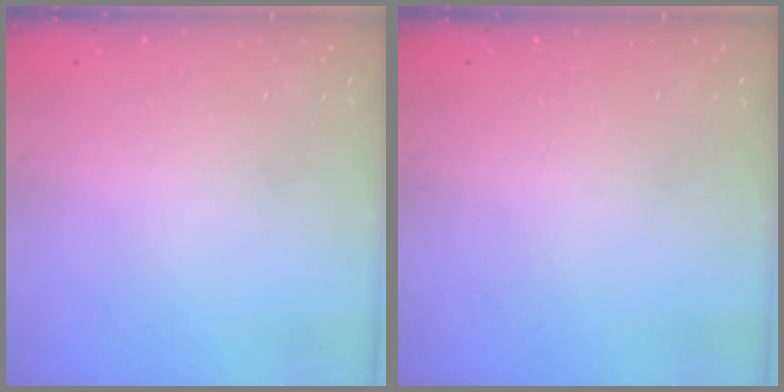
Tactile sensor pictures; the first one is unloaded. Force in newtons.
{"total": 0.0}